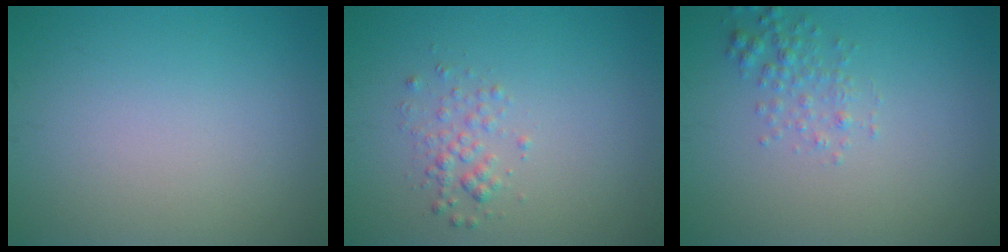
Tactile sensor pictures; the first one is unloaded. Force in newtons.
{"total": 1.5, "press": 1.5, "slide": 0.1}
{"total": 1.6, "press": 1.6, "slide": 0.1}